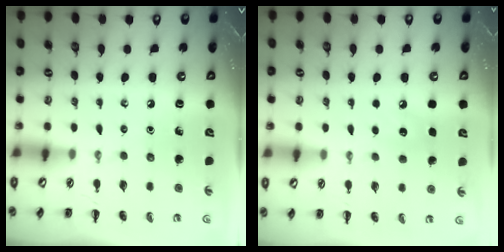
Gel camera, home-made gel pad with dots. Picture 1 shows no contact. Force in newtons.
{"total": 6.8, "press": 6.5, "slide": 1.8}